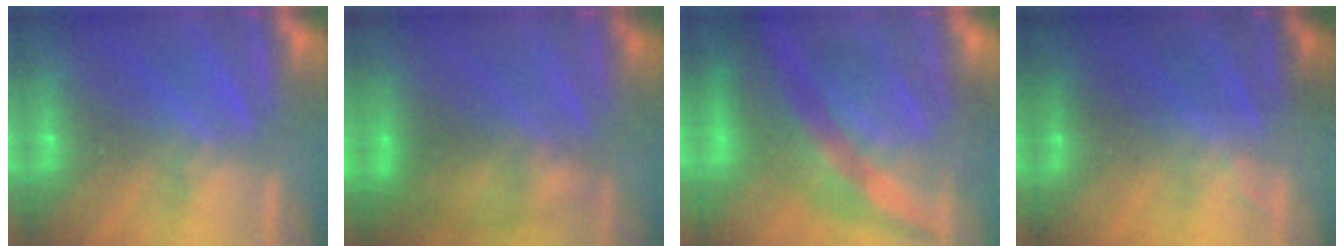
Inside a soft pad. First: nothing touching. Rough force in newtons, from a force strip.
{"total": 2.2}
{"total": 11.2}
{"total": 1.6}